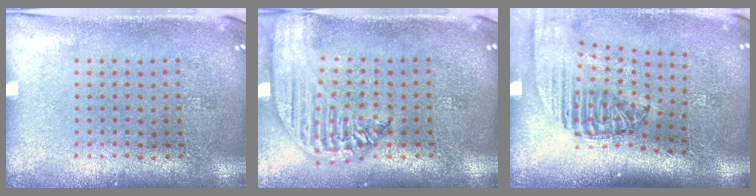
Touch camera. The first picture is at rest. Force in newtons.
{"total": 2.6, "press": 2.1, "slide": 1.4}
{"total": 2.4, "press": 1.8, "slide": 1.6}